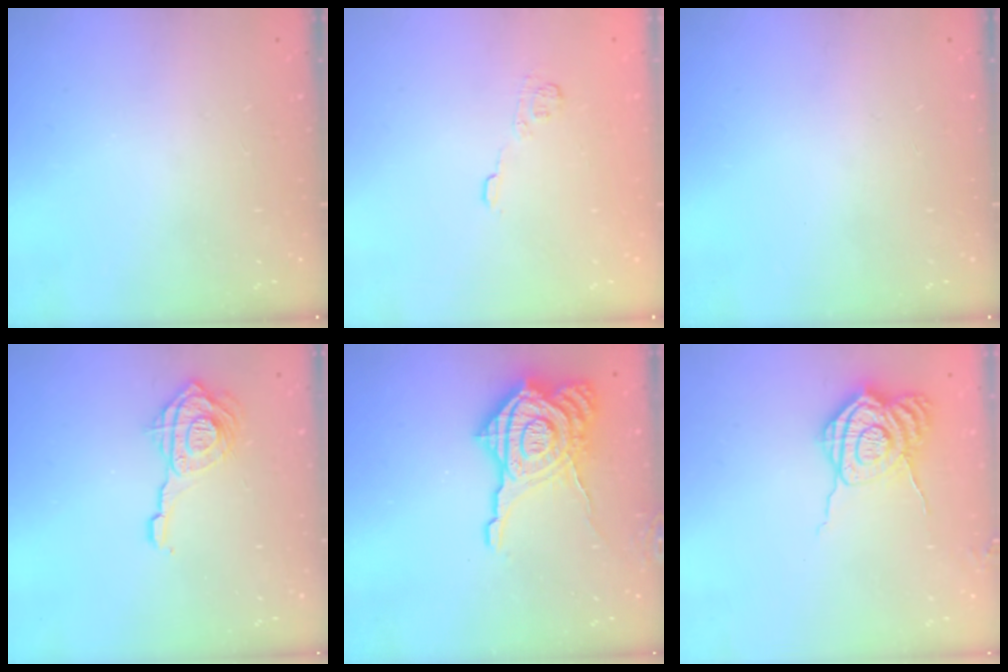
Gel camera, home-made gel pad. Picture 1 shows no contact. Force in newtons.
{"total": 4.1, "press": 3.8, "slide": 1.5}
{"total": 0.0}
{"total": 12.8, "press": 12.7, "slide": 1.4}
{"total": 20.6, "press": 20.5, "slide": 1.6}
{"total": 10.8, "press": 10.8, "slide": 0.9}